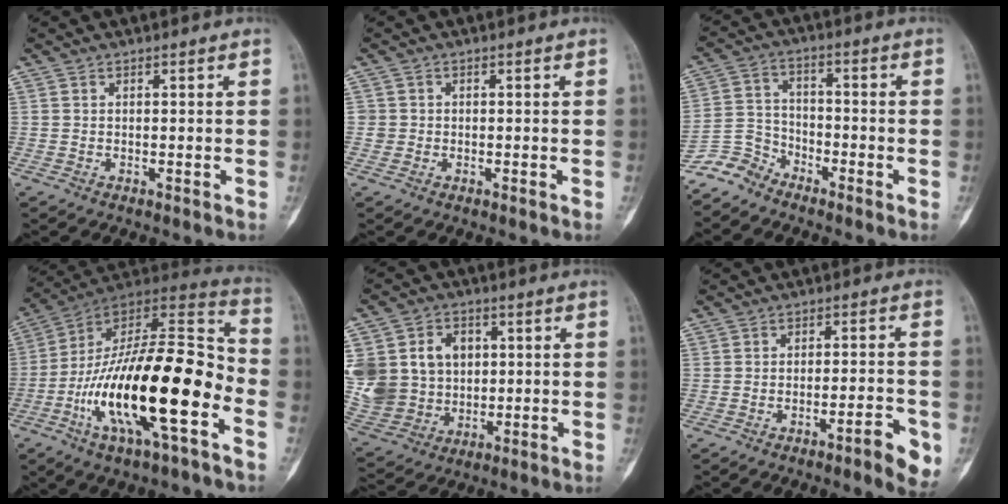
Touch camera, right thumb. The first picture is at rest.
{"total": 1.4, "force": [-0.2, 1.4, 0.0], "torque": [0.014, 0.008, -0.006]}
{"total": 6.4, "force": [-5.5, 3.3, 0.3], "torque": [0.012, 0.039, -0.125]}
{"total": 27.1, "force": [-8.2, 8.6, 24.3], "torque": [-0.450, 0.034, -0.141]}
{"total": 20.4, "force": [3.3, 17.3, 10.3], "torque": [-0.208, 0.026, 0.086]}
{"total": 6.6, "force": [-3.2, 1.5, 5.6], "torque": [-0.066, 0.017, -0.043]}